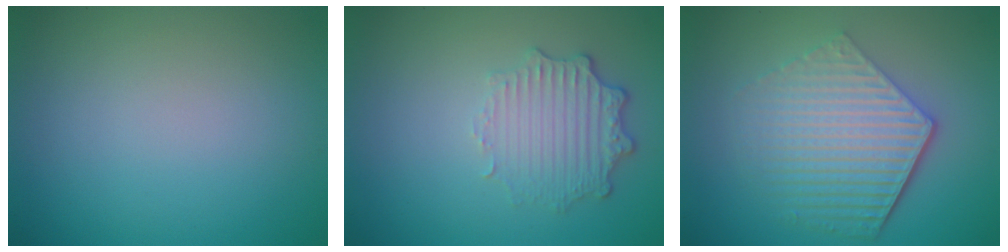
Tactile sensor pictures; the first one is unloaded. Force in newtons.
{"total": 3.5, "press": 2.8, "slide": 2.1}
{"total": 6.3, "press": 4.5, "slide": 4.4}